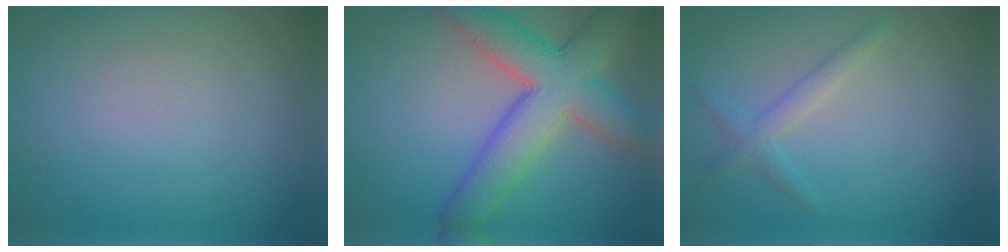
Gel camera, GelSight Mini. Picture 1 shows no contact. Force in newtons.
{"total": 8.3, "press": 8.3, "slide": 0.4}
{"total": 1.8, "press": 1.8, "slide": 0.0}